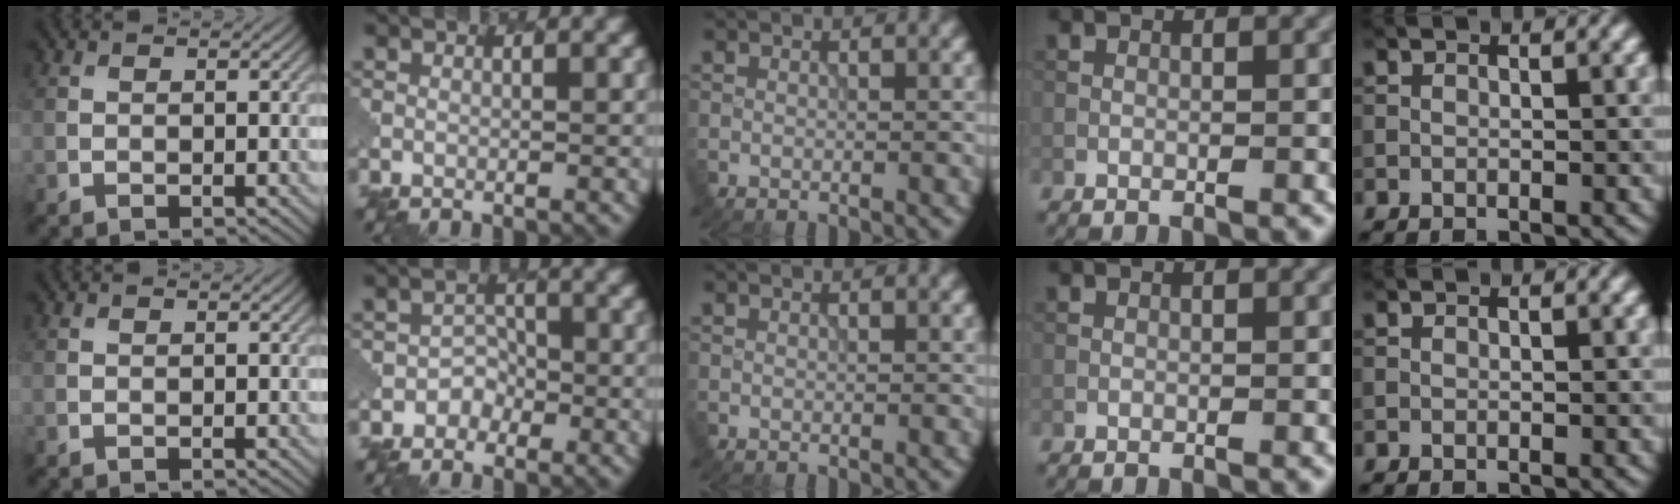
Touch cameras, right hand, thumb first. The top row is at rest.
{"index": {"total": 1.5, "force": [-0.8, 1.3, 0.3], "torque": [0.004, 0.008, -0.017]}}